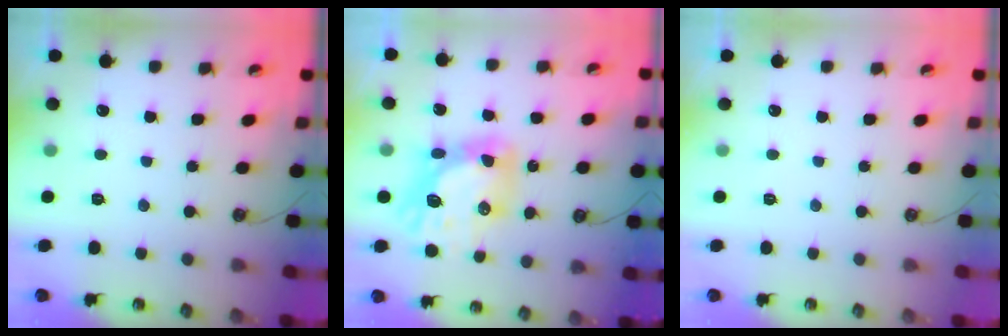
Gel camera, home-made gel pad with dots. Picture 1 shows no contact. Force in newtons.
{"total": 13.9, "press": 13.8, "slide": 1.5}
{"total": 0.0}